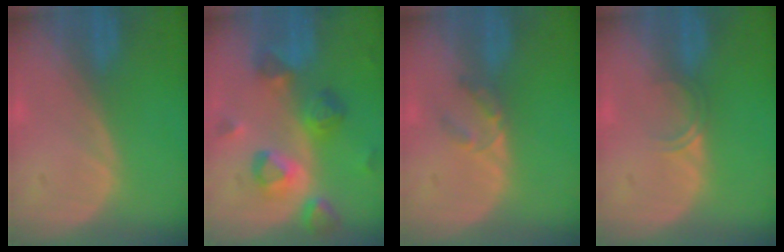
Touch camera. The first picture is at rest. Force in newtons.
{"total": 8.8, "press": 7.9, "slide": 3.7}
{"total": 2.5, "press": 2.3, "slide": 1.0}
{"total": 1.7, "press": 1.4, "slide": 1.0}